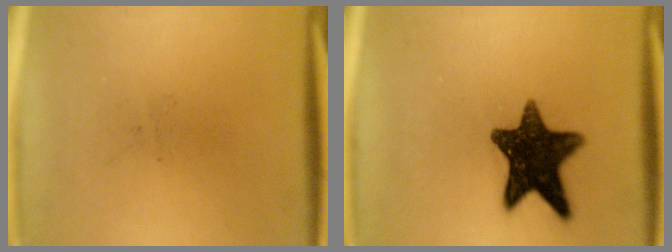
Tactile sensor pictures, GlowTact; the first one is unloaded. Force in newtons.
{"total": 13.6}